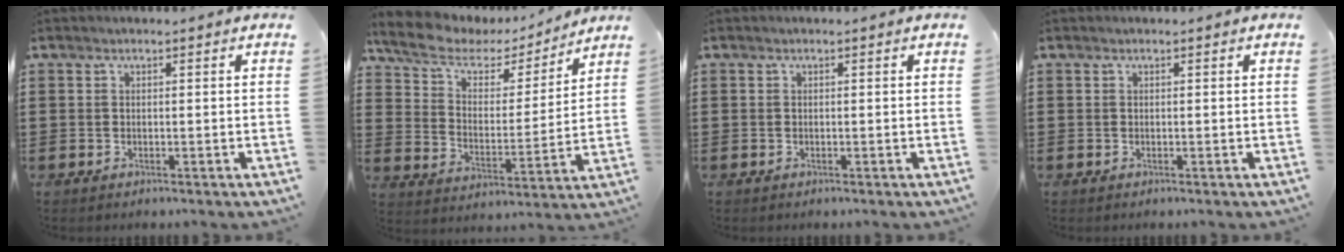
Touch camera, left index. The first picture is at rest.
{"total": 6.4, "force": [4.9, 2.8, 3.0], "torque": [-0.085, -0.025, 0.083]}
{"total": 0.0}
{"total": 0.0}